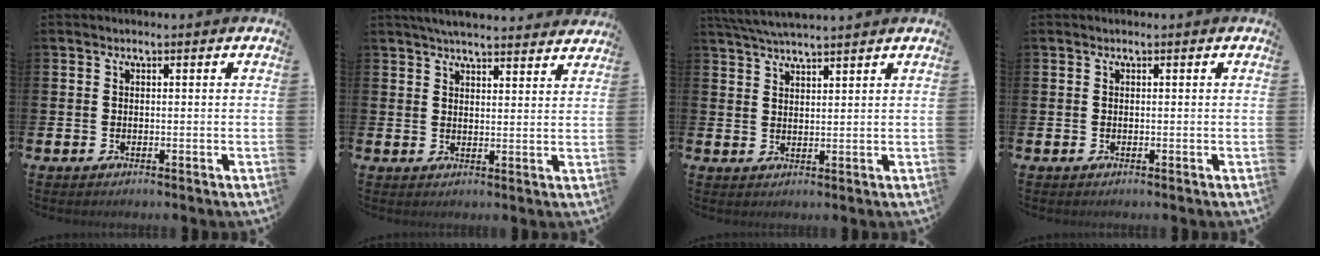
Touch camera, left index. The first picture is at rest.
{"total": 4.5, "force": [4.4, 0.2, 0.9], "torque": [-0.023, -0.019, 0.079]}
{"total": 4.2, "force": [4.1, -0.1, 1.1], "torque": [-0.035, -0.009, 0.076]}
{"total": 0.0}